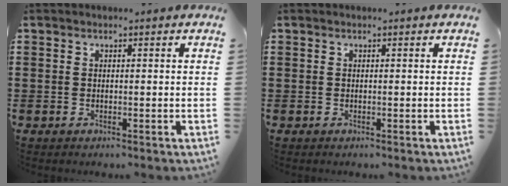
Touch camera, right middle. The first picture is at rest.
{"total": 0.0}